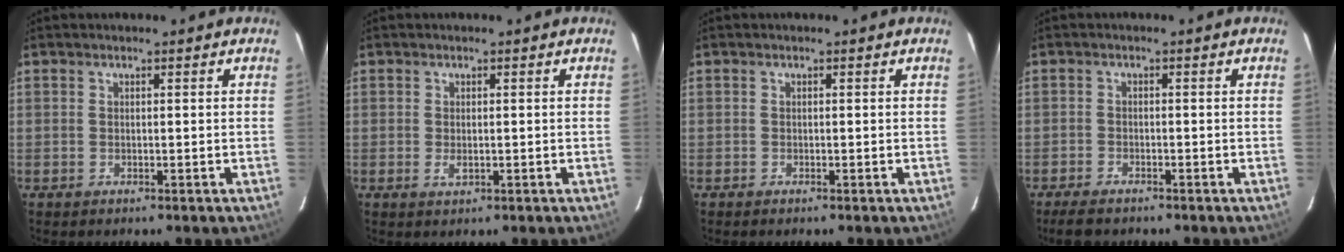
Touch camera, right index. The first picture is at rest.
{"total": 1.5, "force": [-0.4, 0.8, 1.3], "torque": [-0.023, -0.001, -0.005]}
{"total": 0.0}
{"total": 4.1, "force": [-3.5, 1.4, 1.7], "torque": [-0.050, -0.009, -0.062]}